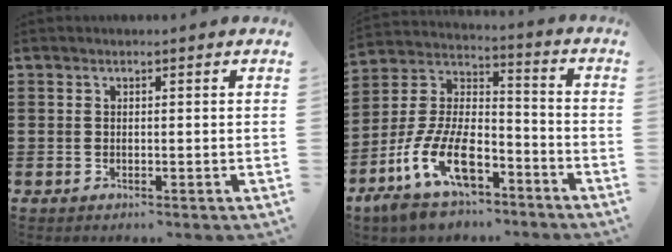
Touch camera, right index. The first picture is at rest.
{"total": 14.0, "force": [-8.6, 5.8, 9.4], "torque": [-0.207, 0.013, -0.162]}